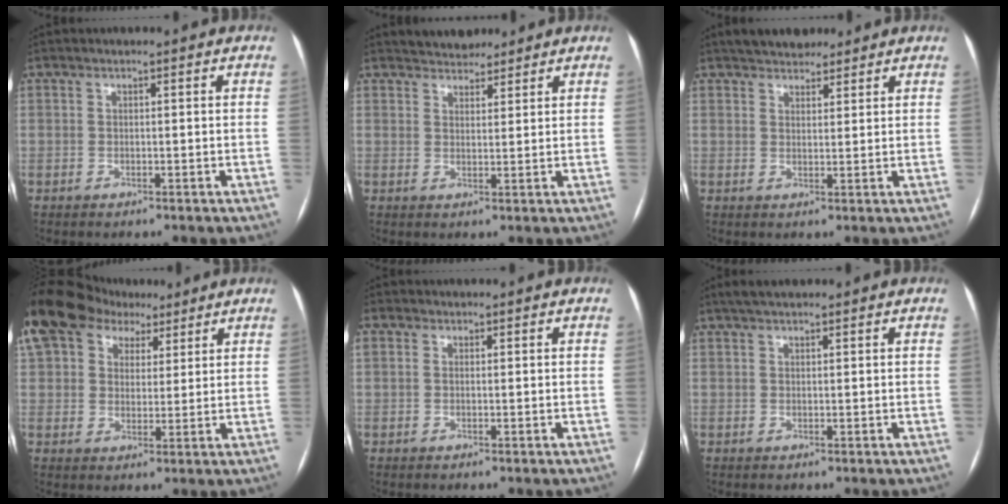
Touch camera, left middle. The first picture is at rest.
{"total": 4.2, "force": [3.8, 1.6, 0.6], "torque": [-0.006, 0.012, 0.061]}
{"total": 5.9, "force": [5.1, 2.4, 2.0], "torque": [-0.021, 0.016, 0.083]}
{"total": 16.4, "force": [9.7, 11.0, 7.4], "torque": [-0.176, 0.072, 0.171]}
{"total": 1.8, "force": [0.4, 1.2, 1.2], "torque": [-0.044, 0.019, 0.010]}
{"total": 2.7, "force": [2.1, 0.7, 1.5], "torque": [-0.027, 0.018, 0.039]}